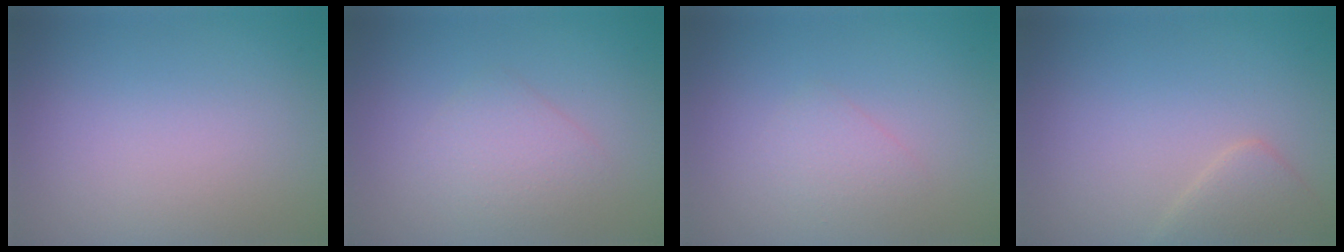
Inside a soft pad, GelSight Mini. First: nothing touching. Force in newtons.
{"total": 2.2, "press": 2.2, "slide": 0.1}
{"total": 1.4, "press": 1.4, "slide": 0.0}
{"total": 2.2, "press": 2.2, "slide": 0.2}